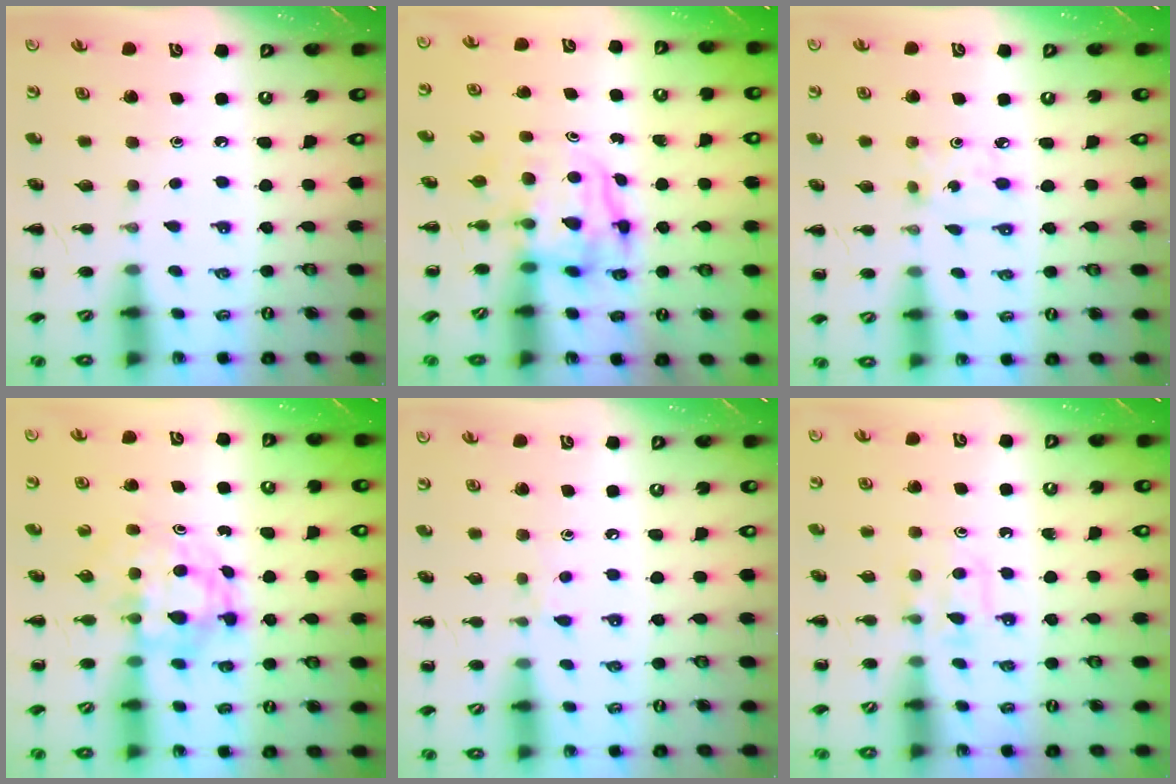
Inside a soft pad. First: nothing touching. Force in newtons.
{"total": 3.6, "press": 3.6, "slide": 0.4}
{"total": 3.2, "press": 3.0, "slide": 1.0}
{"total": 4.3, "press": 4.2, "slide": 0.9}
{"total": 5.0, "press": 4.7, "slide": 1.9}
{"total": 6.3, "press": 6.0, "slide": 1.8}